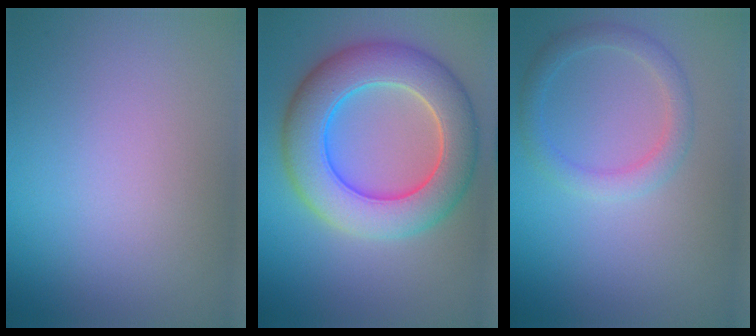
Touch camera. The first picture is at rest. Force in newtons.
{"total": 9.1, "press": 9.1, "slide": 0.5}
{"total": 2.3, "press": 2.3, "slide": 0.1}